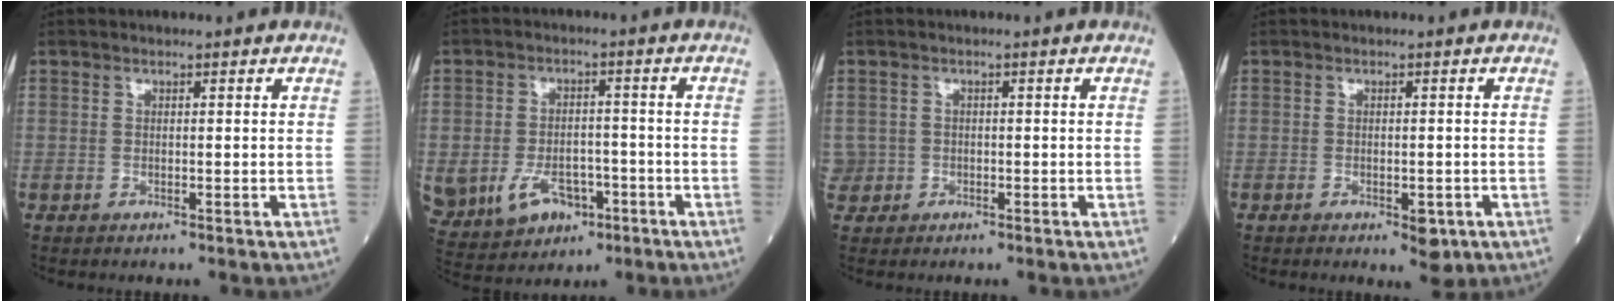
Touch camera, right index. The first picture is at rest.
{"total": 16.7, "force": [-6.0, 12.5, 9.3], "torque": [-0.227, 0.006, -0.084]}
{"total": 2.4, "force": [-0.4, 2.3, 0.0], "torque": [0.007, 0.008, -0.007]}
{"total": 3.2, "force": [-1.4, 1.5, 2.5], "torque": [-0.025, -0.002, -0.012]}